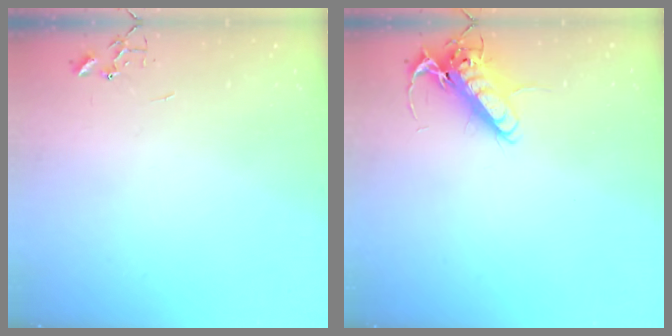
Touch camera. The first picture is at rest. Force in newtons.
{"total": 13.3, "press": 13.1, "slide": 2.4}